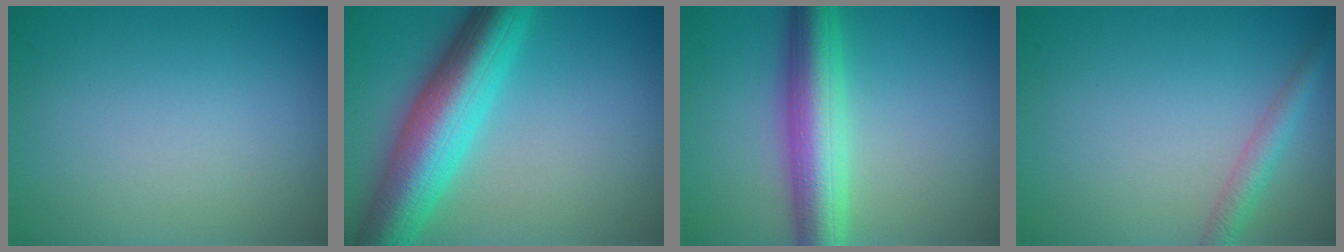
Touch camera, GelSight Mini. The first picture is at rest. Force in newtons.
{"total": 9.1, "press": 9.1, "slide": 0.3}
{"total": 6.5, "press": 6.5, "slide": 0.2}
{"total": 2.1, "press": 2.1, "slide": 0.1}